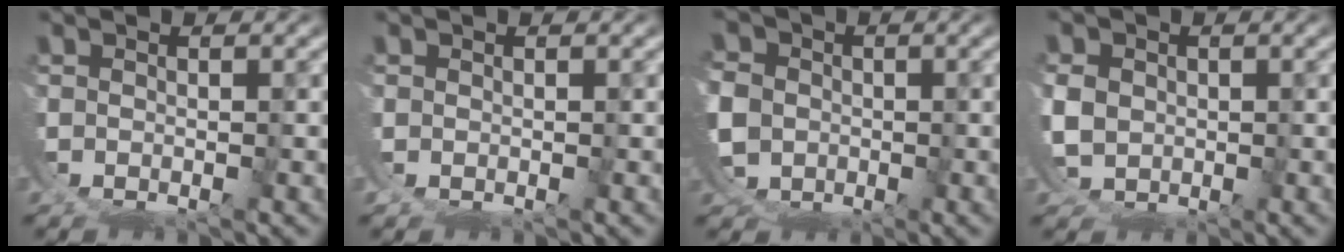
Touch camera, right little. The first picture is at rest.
{"total": 0.6, "force": [0.2, 0.5, 0.3], "torque": [-0.012, 0.000, 0.003]}
{"total": 9.4, "force": [-0.4, 8.4, 4.3], "torque": [-0.101, -0.025, -0.006]}
{"total": 2.2, "force": [0.3, 1.7, 1.4], "torque": [-0.034, -0.016, 0.019]}